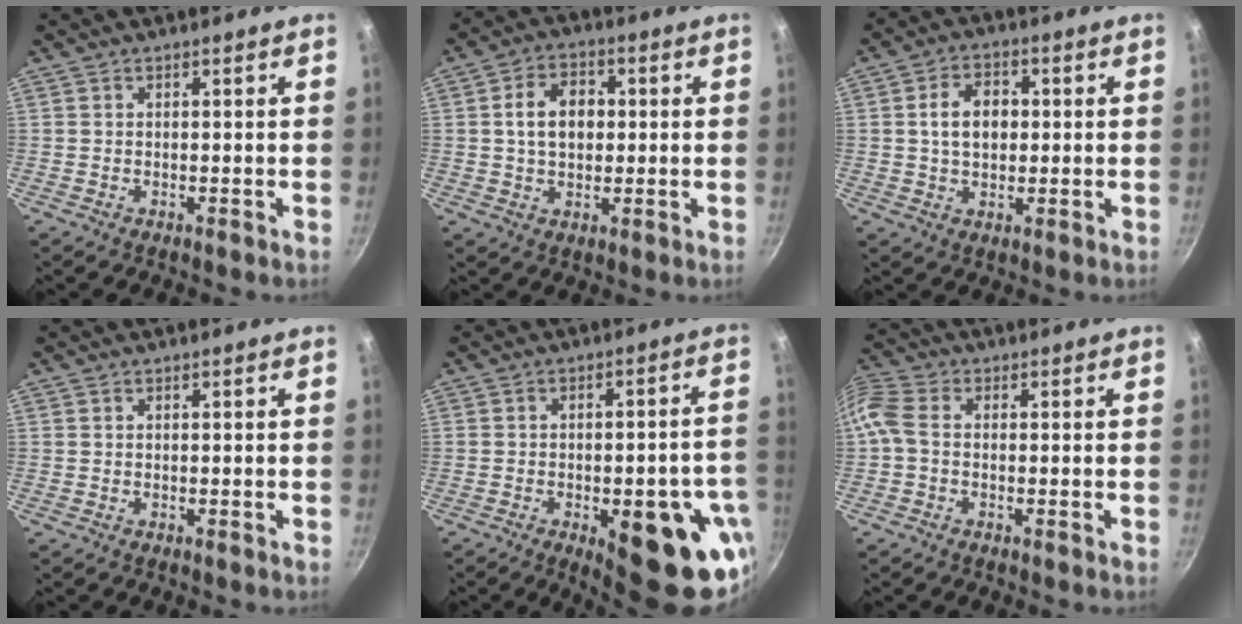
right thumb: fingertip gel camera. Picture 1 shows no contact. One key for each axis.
{"total": 8.2, "fx": 0.8, "fy": 5.9, "fz": 5.7, "tx": -0.075, "ty": 0.013, "tz": 0.008}
{"total": 7.4, "fx": 0.7, "fy": 5.2, "fz": 5.1, "tx": -0.066, "ty": 0.011, "tz": 0.008}
{"total": 0.0}
{"total": 20.2, "fx": -8.1, "fy": 7.9, "fz": 16.8, "tx": -0.143, "ty": 0.017, "tz": -0.094}
{"total": 6.6, "fx": -0.7, "fy": 4.5, "fz": 4.8, "tx": -0.114, "ty": 0.018, "tz": -0.032}